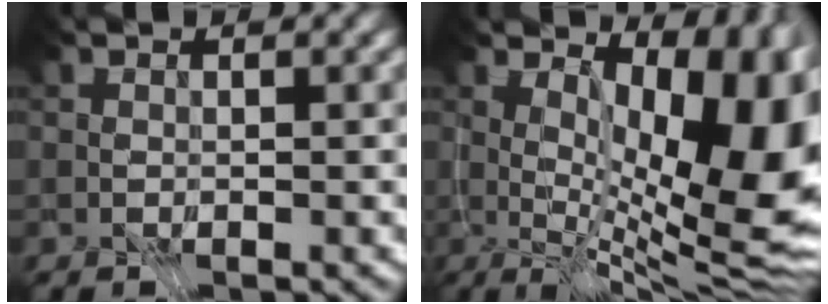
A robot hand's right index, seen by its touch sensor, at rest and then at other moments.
{"total": 11.2, "force": [2.2, 3.5, 10.5], "torque": [-0.120, -0.026, 0.082]}